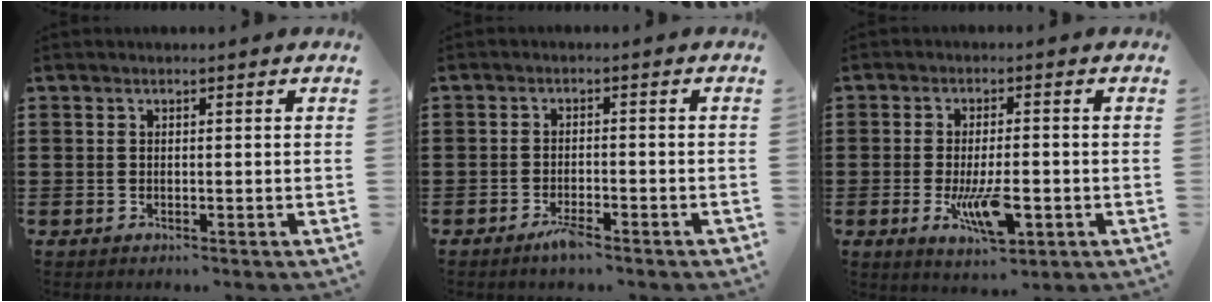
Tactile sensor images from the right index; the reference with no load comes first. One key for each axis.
{"total": 2.8, "fx": -2.1, "fy": 0.6, "fz": 1.9, "tx": -0.038, "ty": 0.000, "tz": -0.040}
{"total": 7.9, "fx": -2.2, "fy": 2.7, "fz": 7.1, "tx": -0.133, "ty": -0.015, "tz": -0.037}